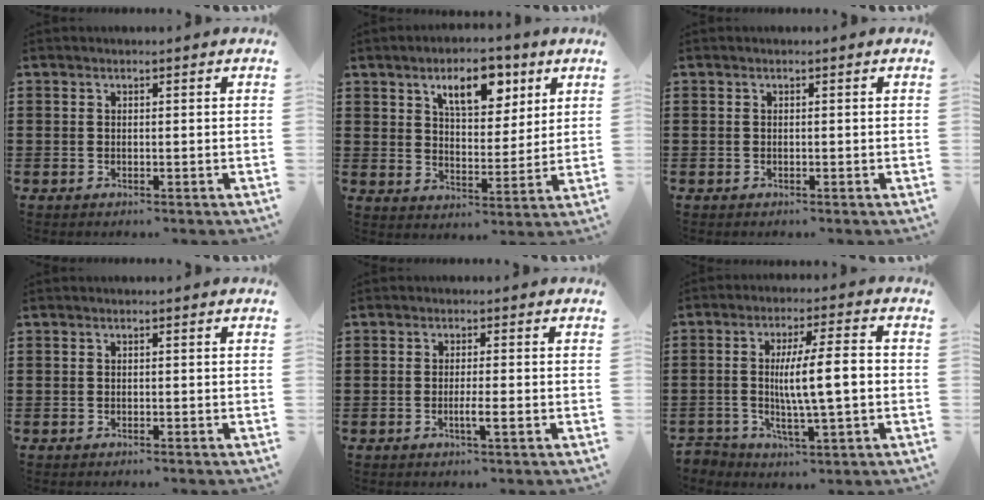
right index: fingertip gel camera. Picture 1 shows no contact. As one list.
[{"total": 8.5, "force": [4.9, 4.0, 5.7], "torque": [-0.090, -0.006, 0.079]}, {"total": 0.0}, {"total": 0.0}, {"total": 2.7, "force": [-1.0, -0.1, 2.6], "torque": [-0.043, -0.006, -0.019]}, {"total": 8.8, "force": [-0.8, 2.0, 8.5], "torque": [-0.149, 0.006, -0.015]}]